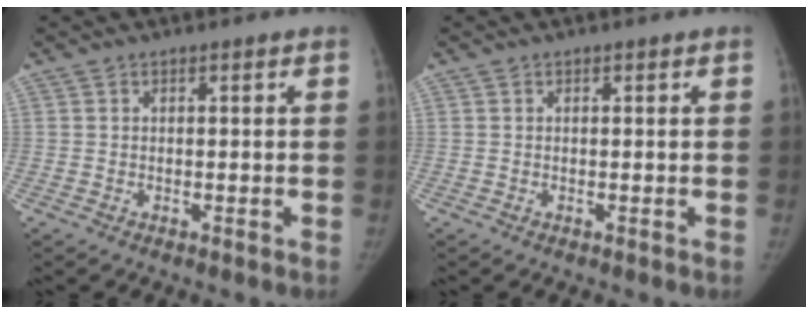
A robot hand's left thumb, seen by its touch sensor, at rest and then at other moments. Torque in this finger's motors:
{"motor_torque": [0.04, -0.03, 0.06, -0.32, 0.02]}